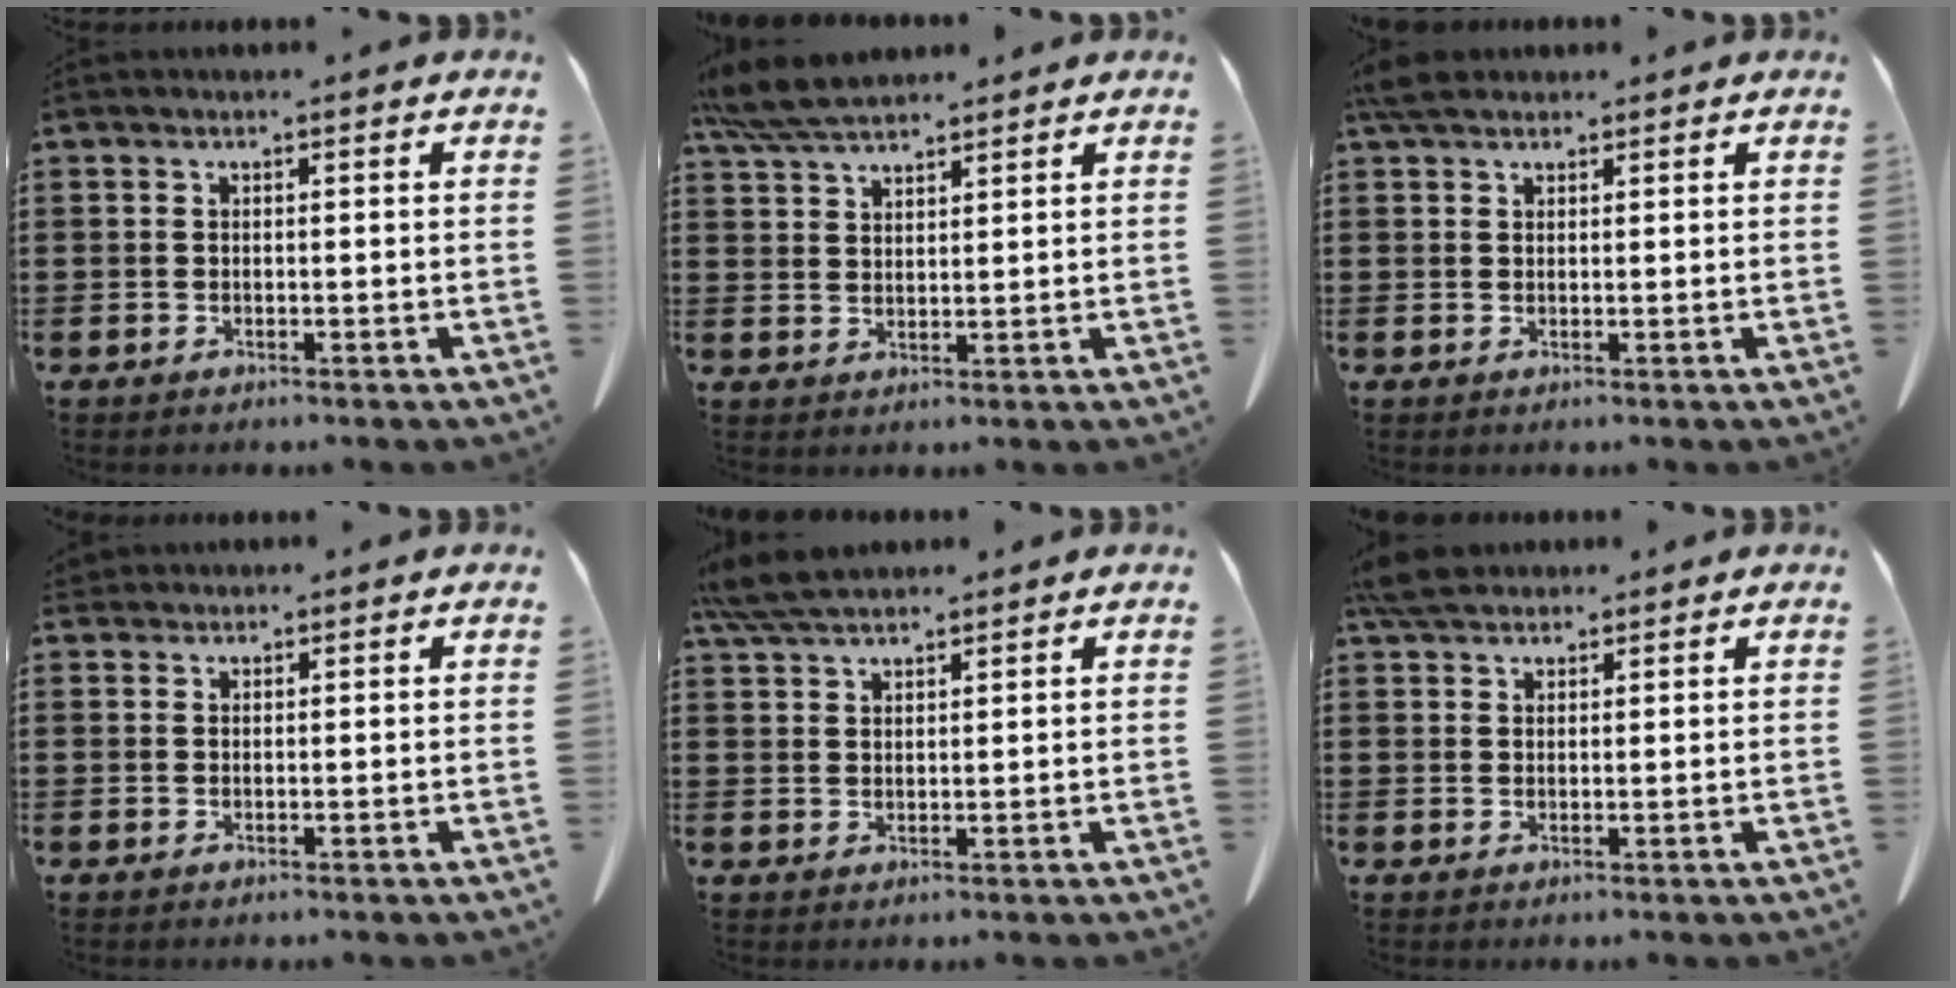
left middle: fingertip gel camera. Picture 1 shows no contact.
{"total": 5.9, "force": [5.1, 1.1, 2.7], "torque": [-0.067, -0.008, 0.098]}
{"total": 3.3, "force": [2.7, 1.4, 1.4], "torque": [-0.036, 0.006, 0.053]}
{"total": 1.0, "force": [1.0, 0.4, 0.1], "torque": [-0.006, 0.001, 0.020]}
{"total": 5.3, "force": [4.5, 0.9, 2.7], "torque": [-0.065, -0.007, 0.086]}
{"total": 4.3, "force": [3.7, 1.3, 1.7], "torque": [-0.043, 0.000, 0.072]}